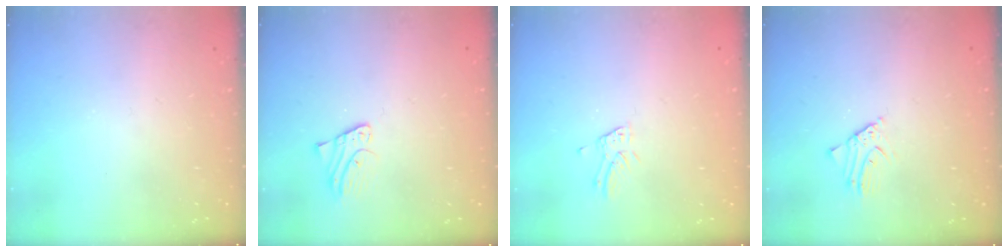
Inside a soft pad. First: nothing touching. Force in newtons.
{"total": 2.6, "press": 2.6, "slide": 0.2}
{"total": 2.4, "press": 2.4, "slide": 0.3}
{"total": 2.6, "press": 2.6, "slide": 0.2}